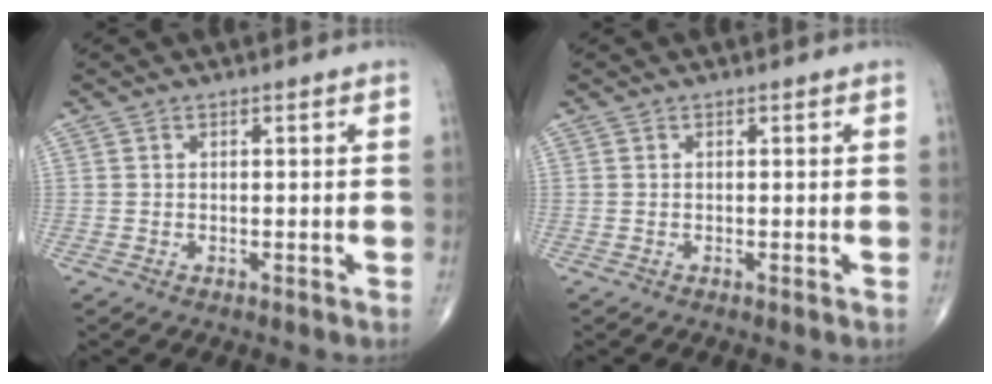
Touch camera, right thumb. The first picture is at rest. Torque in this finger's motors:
{"motor_torque": [0.30, 0.08, -0.11, -0.23, 0.01]}